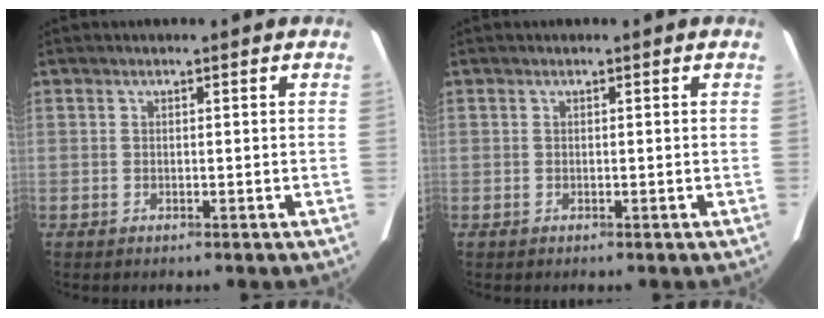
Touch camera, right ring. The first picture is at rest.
{"total": 0.0}